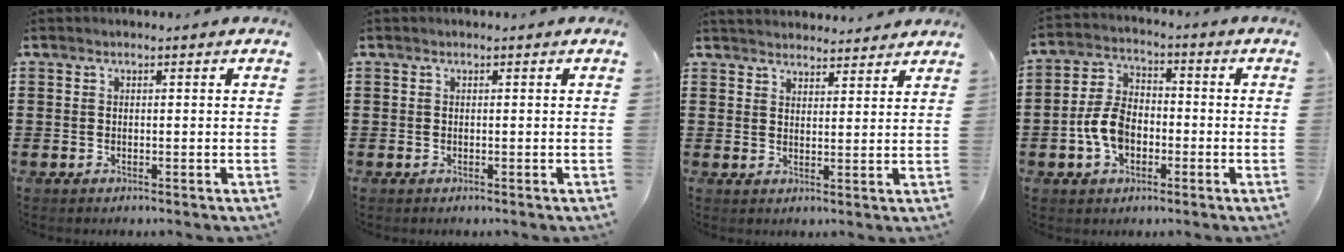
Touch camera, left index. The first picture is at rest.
{"total": 0.0}
{"total": 3.1, "force": [3.1, 0.3, -0.1], "torque": [-0.007, -0.010, 0.058]}
{"total": 7.5, "force": [-2.1, 4.9, 5.3], "torque": [-0.127, 0.007, -0.044]}